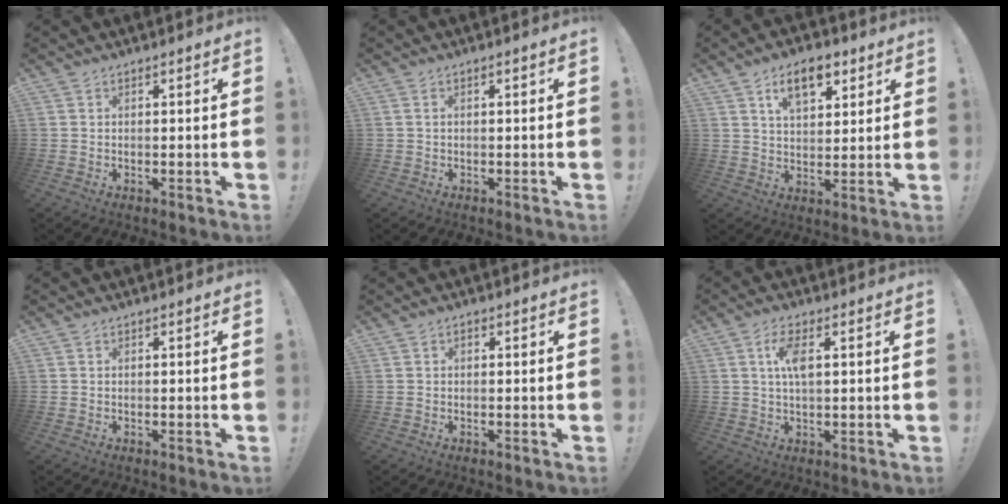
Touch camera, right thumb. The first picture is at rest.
{"total": 1.2, "force": [-0.4, -0.1, 1.1], "torque": [-0.026, 0.003, -0.007]}
{"total": 10.3, "force": [5.6, 5.6, 6.6], "torque": [-0.100, -0.012, 0.101]}
{"total": 0.0}
{"total": 0.6, "force": [-0.1, 0.4, 0.4], "torque": [-0.007, 0.003, -0.004]}
{"total": 6.5, "force": [1.7, 2.4, 5.7], "torque": [-0.105, 0.003, 0.027]}